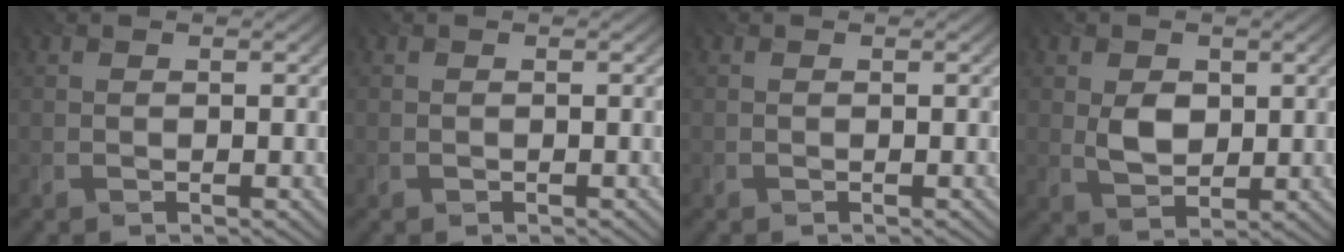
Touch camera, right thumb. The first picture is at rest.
{"total": 0.0}
{"total": 0.0}
{"total": 3.7, "force": [0.7, 2.7, 2.4], "torque": [-0.052, -0.004, 0.016]}